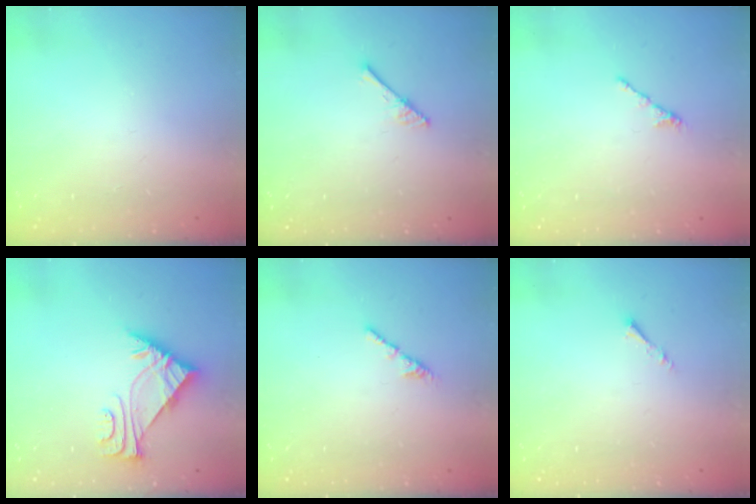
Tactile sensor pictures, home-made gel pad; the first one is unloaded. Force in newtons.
{"total": 3.0, "press": 3.0, "slide": 0.3}
{"total": 1.7, "press": 1.6, "slide": 0.5}
{"total": 6.0, "press": 5.9, "slide": 0.8}
{"total": 2.1, "press": 2.0, "slide": 0.7}
{"total": 1.1, "press": 1.0, "slide": 0.3}